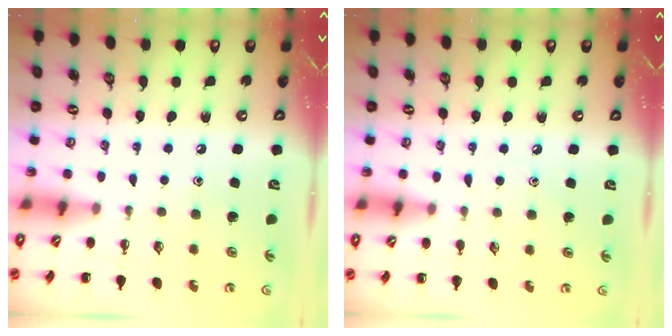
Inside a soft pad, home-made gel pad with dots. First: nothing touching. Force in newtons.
{"total": 4.2, "press": 3.9, "slide": 1.4}